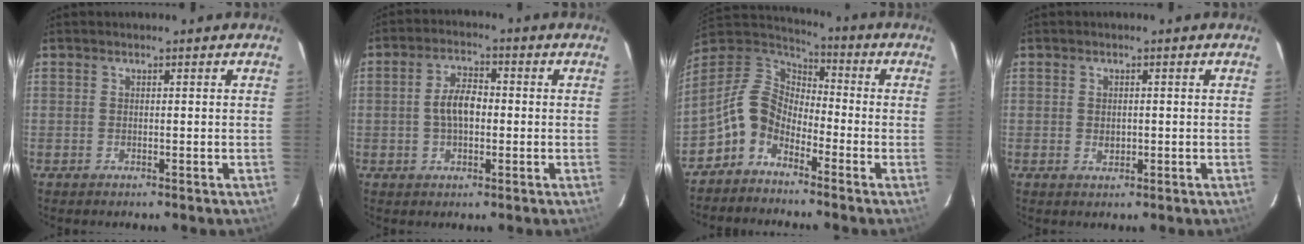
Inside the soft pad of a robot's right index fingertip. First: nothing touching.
{"total": 5.7, "force": [-0.4, 3.1, 4.8], "torque": [-0.093, 0.012, -0.004]}
{"total": 9.7, "force": [-5.4, 6.2, 5.1], "torque": [-0.106, 0.027, -0.124]}
{"total": 1.4, "force": [-0.1, 1.2, 0.7], "torque": [-0.011, -0.001, 0.001]}